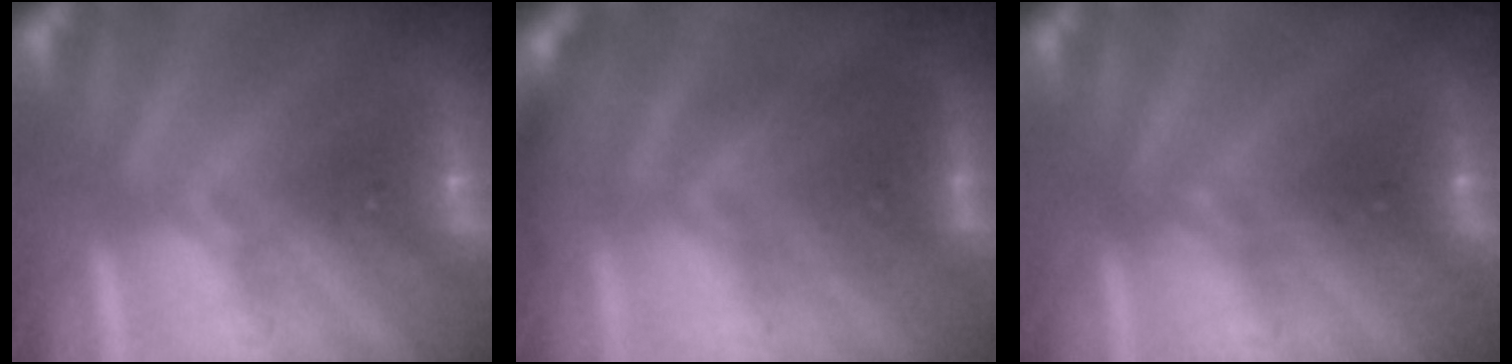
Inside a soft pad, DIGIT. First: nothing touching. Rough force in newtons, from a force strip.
{"total": 2.6}
{"total": 2.2}